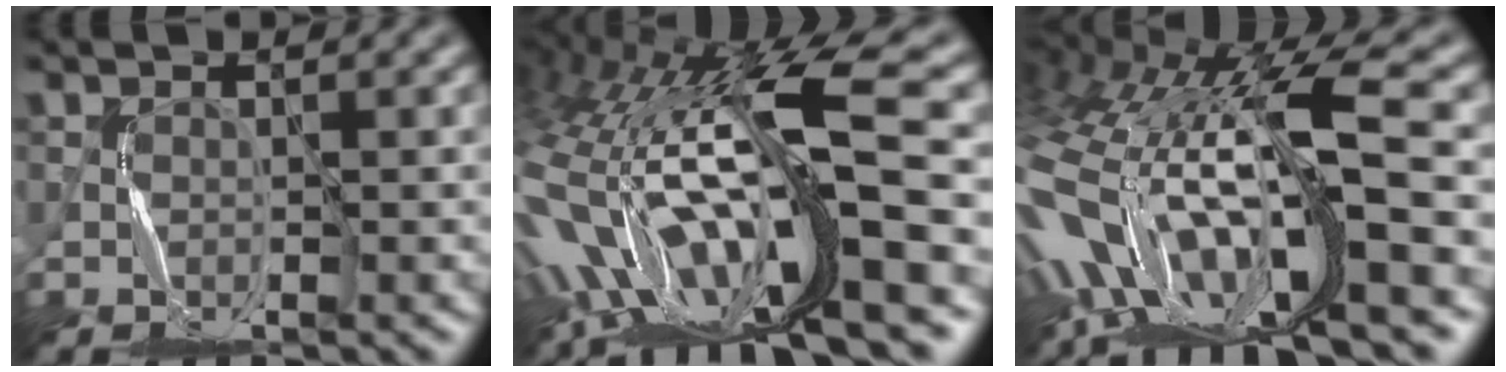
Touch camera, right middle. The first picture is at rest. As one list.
[{"total": 17.2, "force": [-0.8, 5.7, 16.2], "torque": [-0.315, -0.016, 0.001]}, {"total": 17.6, "force": [-3.8, 6.6, 15.8], "torque": [-0.321, -0.025, -0.052]}]